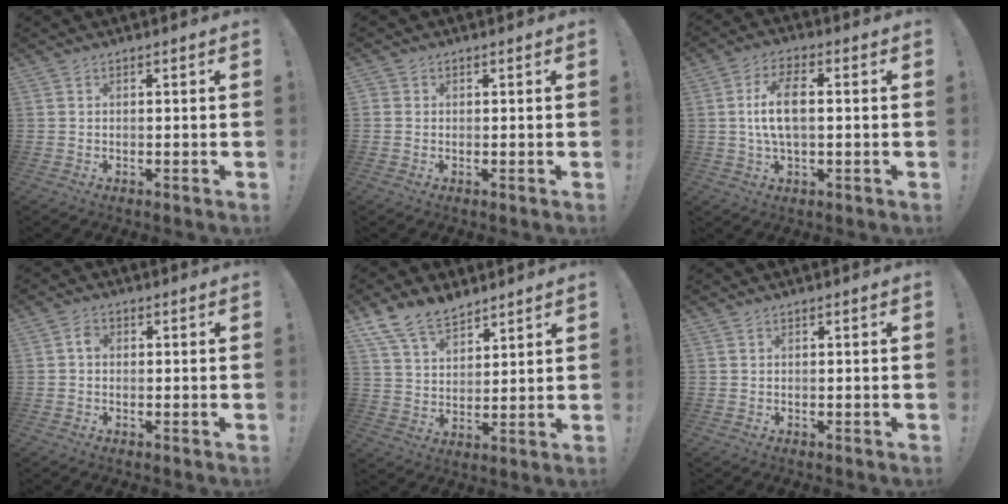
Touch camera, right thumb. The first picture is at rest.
{"total": 1.3, "force": [0.1, 1.2, 0.4], "torque": [-0.012, 0.005, 0.004]}
{"total": 9.4, "force": [0.3, 4.1, 8.5], "torque": [-0.161, 0.002, 0.004]}
{"total": 2.2, "force": [-0.2, 1.7, 1.4], "torque": [-0.021, 0.006, -0.006]}
{"total": 11.4, "force": [9.0, 5.5, 4.2], "torque": [-0.082, -0.053, 0.176]}
{"total": 0.0}